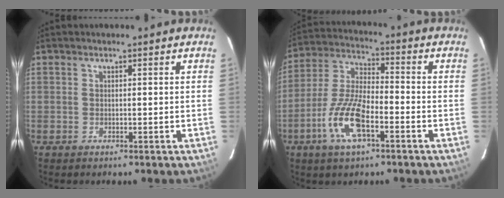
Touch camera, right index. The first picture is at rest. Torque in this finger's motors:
{"motor_torque": [1.20, -0.94, 0.46, 0.08]}